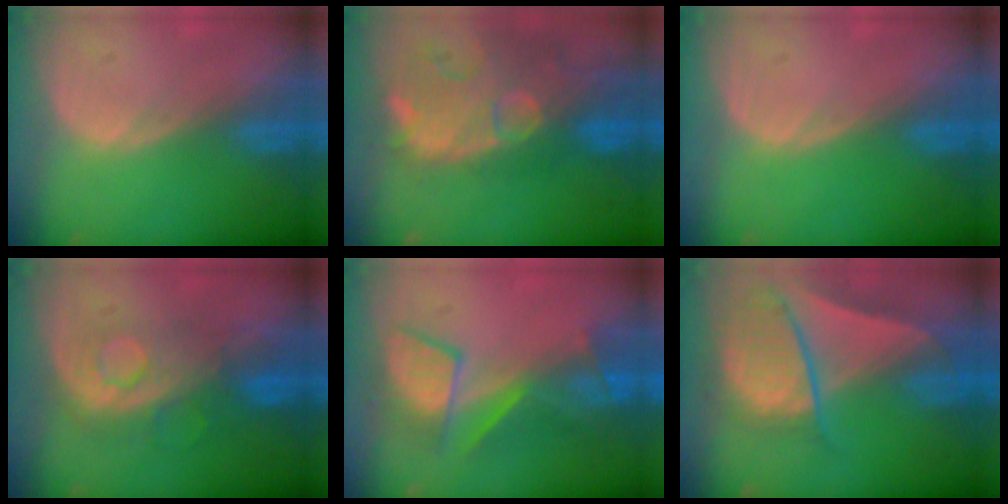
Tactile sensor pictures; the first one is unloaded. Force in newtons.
{"total": 14.2, "press": 11.6, "slide": 8.2}
{"total": 0.0}
{"total": 7.8, "press": 7.8, "slide": 0.6}
{"total": 8.3, "press": 8.3, "slide": 0.5}
{"total": 10.0, "press": 8.3, "slide": 5.4}